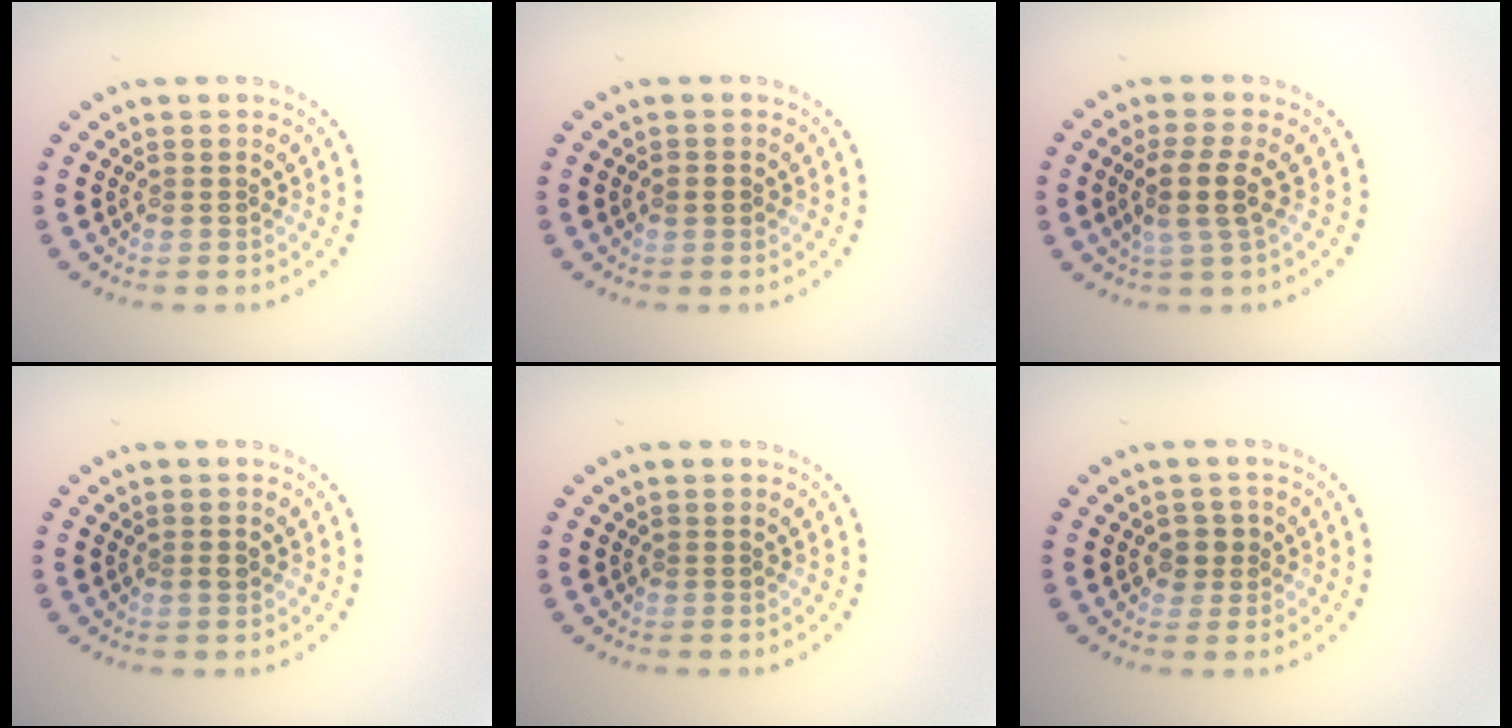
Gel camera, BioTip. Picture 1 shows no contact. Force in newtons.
{"total": 1.3, "press": 1.2, "slide": 0.3}
{"total": 2.7, "press": 2.2, "slide": 1.6}
{"total": 0.9, "press": 0.8, "slide": 0.1}
{"total": 0.0}
{"total": 1.7, "press": 1.5, "slide": 0.7}